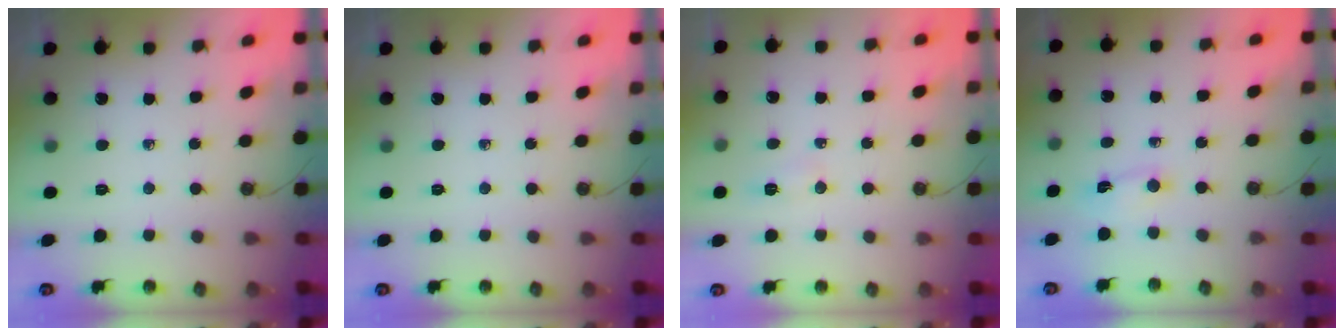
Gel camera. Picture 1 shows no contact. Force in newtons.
{"total": 0.0}
{"total": 5.9, "press": 5.8, "slide": 1.1}
{"total": 1.4, "press": 1.2, "slide": 0.7}